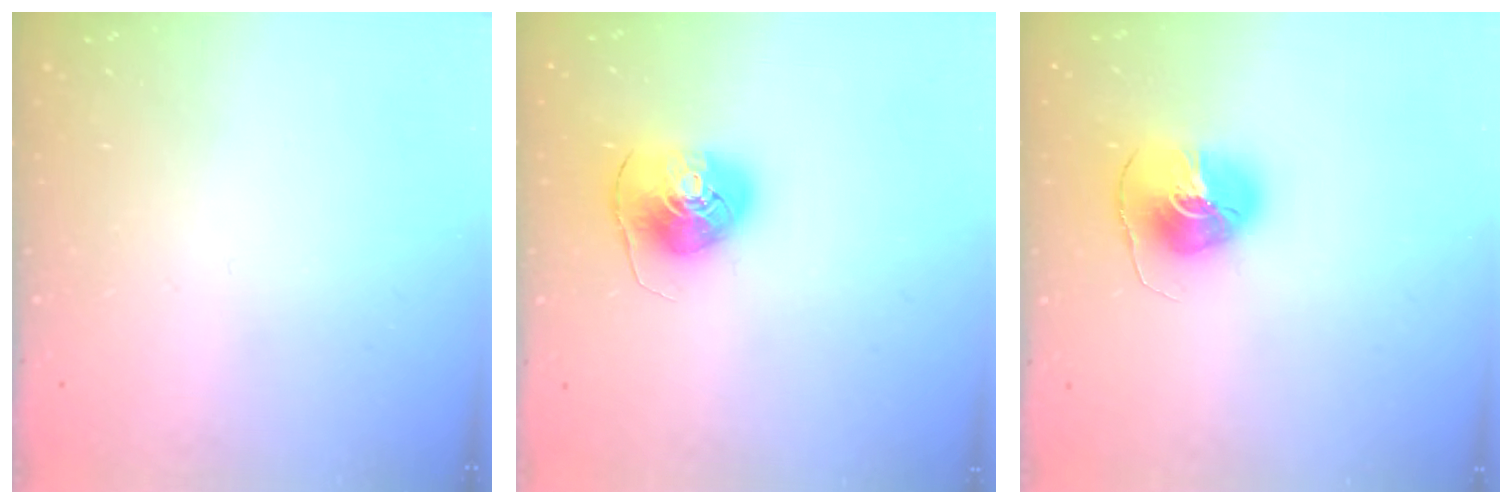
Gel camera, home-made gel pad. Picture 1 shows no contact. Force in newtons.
{"total": 9.2, "press": 9.1, "slide": 1.0}
{"total": 8.7, "press": 8.7, "slide": 0.6}